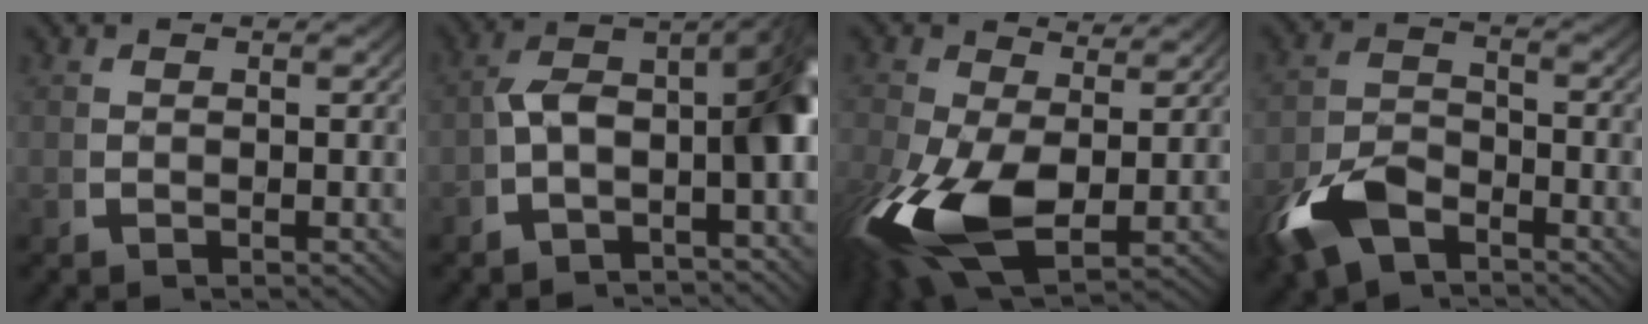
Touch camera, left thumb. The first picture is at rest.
{"total": 9.9, "force": [-1.2, 5.9, 7.9], "torque": [-0.116, -0.020, -0.025]}
{"total": 12.1, "force": [-2.0, 7.3, 9.4], "torque": [-0.209, -0.060, -0.009]}
{"total": 6.9, "force": [-4.2, 4.1, 3.6], "torque": [-0.076, -0.023, -0.067]}